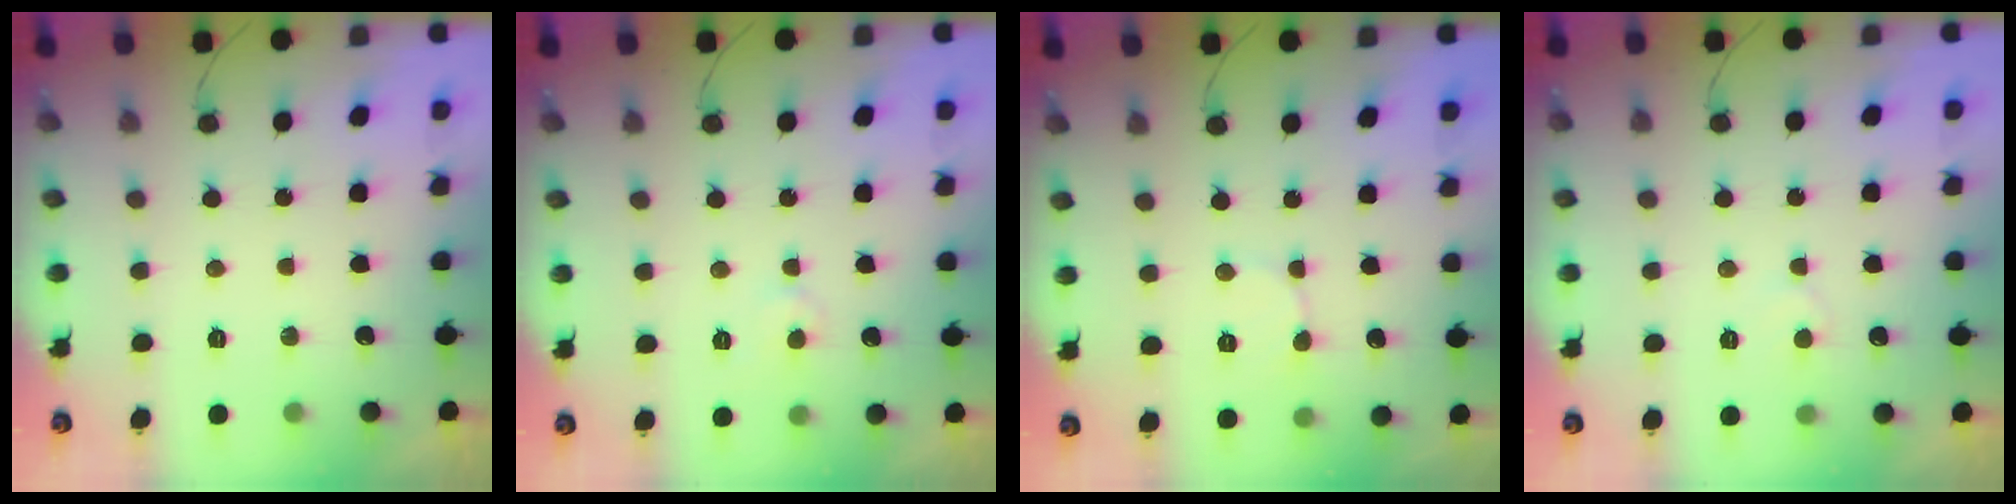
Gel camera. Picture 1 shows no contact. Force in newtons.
{"total": 4.2, "press": 4.2, "slide": 0.4}
{"total": 1.6, "press": 1.6, "slide": 0.1}
{"total": 3.8, "press": 3.7, "slide": 0.4}